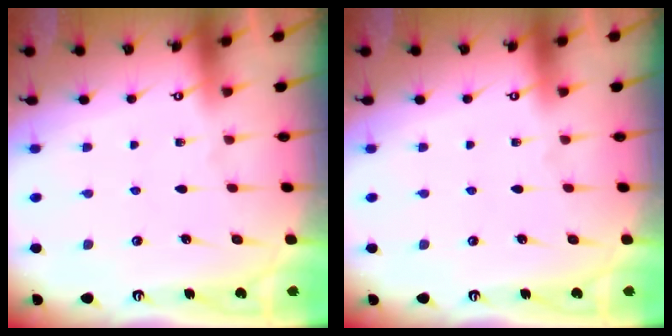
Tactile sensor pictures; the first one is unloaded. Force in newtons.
{"total": 0.0}